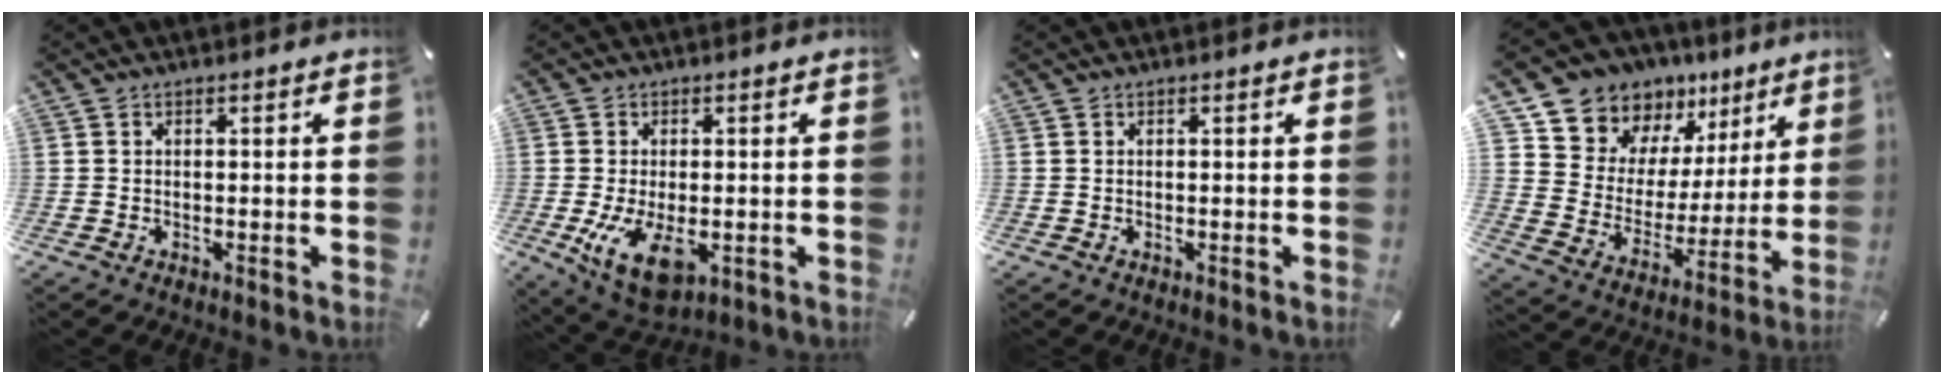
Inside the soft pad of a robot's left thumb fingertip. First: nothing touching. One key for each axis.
{"total": 9.1, "fx": -1.7, "fy": 5.3, "fz": 7.3, "tx": -0.131, "ty": -0.014, "tz": -0.025}
{"total": 0.0}
{"total": 11.8, "fx": 9.8, "fy": 6.5, "fz": -0.8, "tx": -0.008, "ty": -0.109, "tz": 0.181}